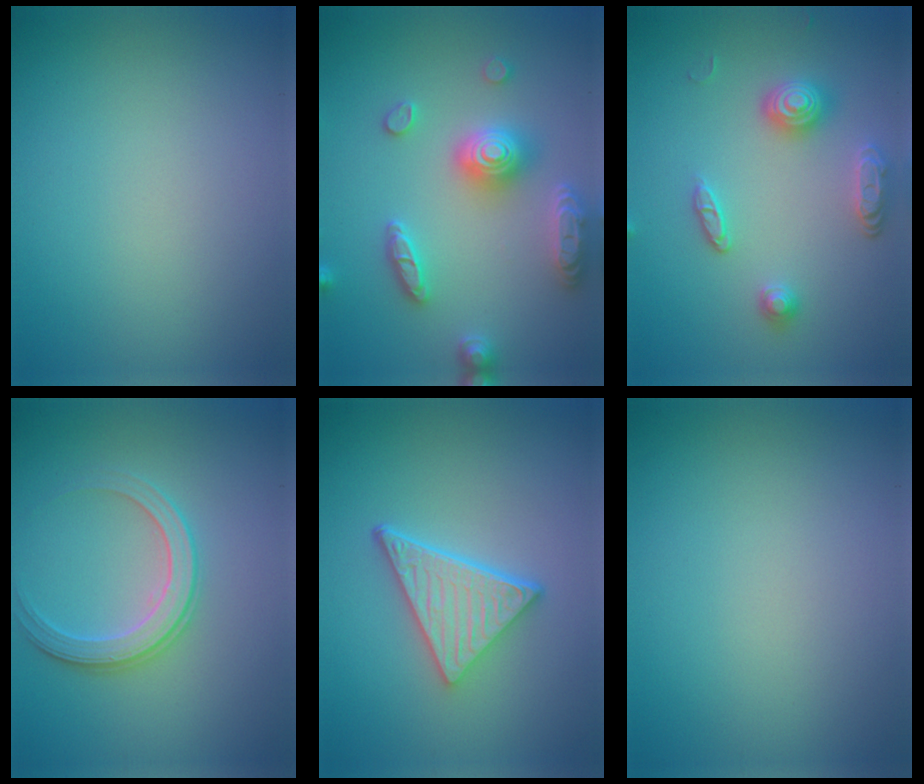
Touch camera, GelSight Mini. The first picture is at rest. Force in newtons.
{"total": 5.4, "press": 5.3, "slide": 0.9}
{"total": 3.2, "press": 3.1, "slide": 0.7}
{"total": 2.8, "press": 2.8, "slide": 0.3}
{"total": 5.1, "press": 3.8, "slide": 3.4}
{"total": 0.0}